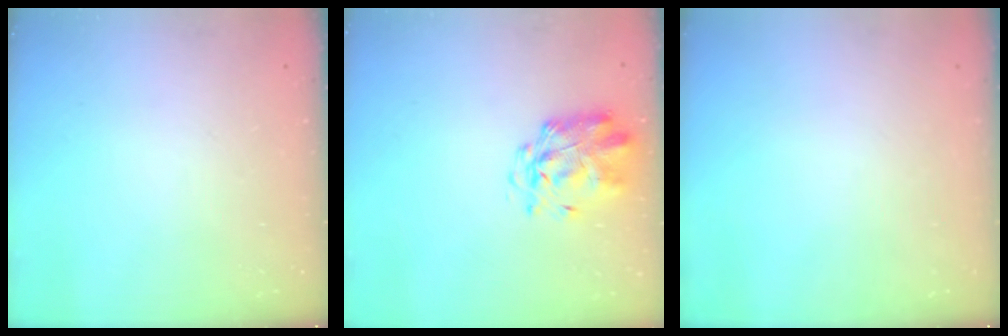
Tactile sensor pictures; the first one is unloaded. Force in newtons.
{"total": 2.7, "press": 2.6, "slide": 0.7}
{"total": 0.0}